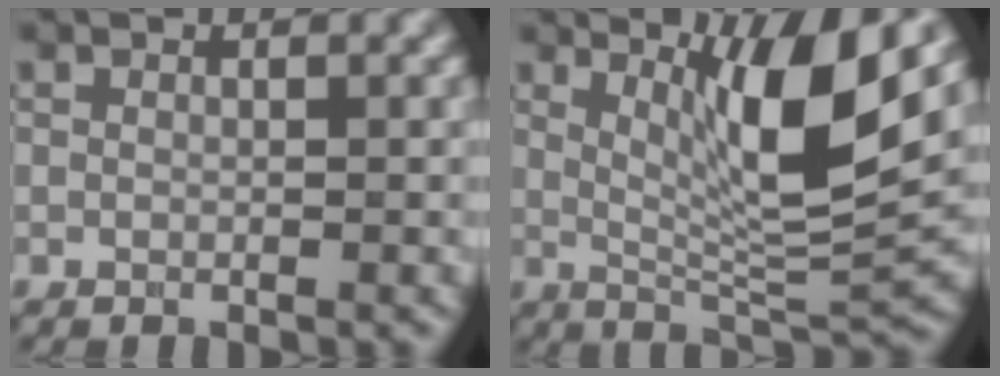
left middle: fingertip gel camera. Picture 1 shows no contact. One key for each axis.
{"total": 8.0, "fx": 2.9, "fy": 1.6, "fz": 7.3, "tx": -0.112, "ty": -0.015, "tz": 0.060}